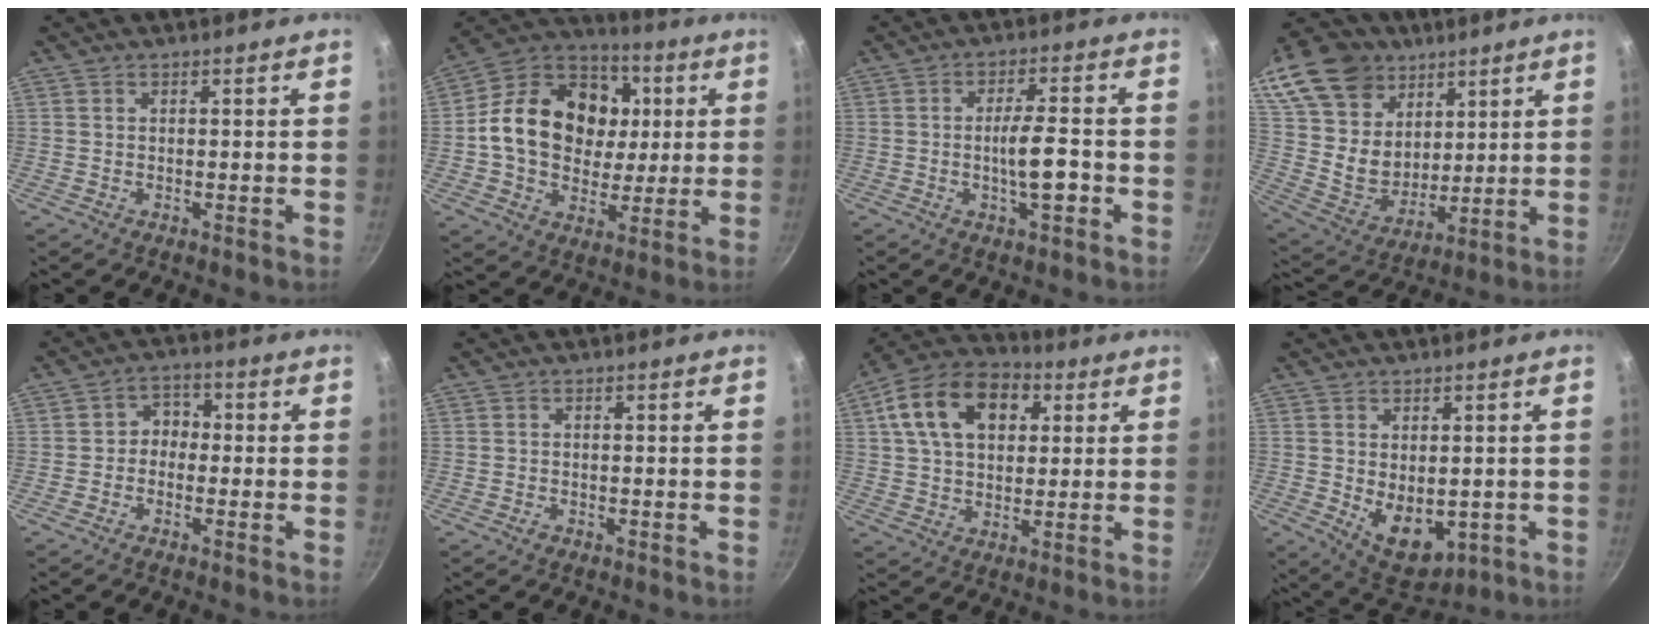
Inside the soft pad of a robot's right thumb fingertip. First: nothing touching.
{"total": 21.6, "force": [2.4, 16.9, 13.2], "torque": [-0.203, 0.022, 0.033]}
{"total": 7.3, "force": [-1.8, 1.9, 6.8], "torque": [-0.102, 0.015, -0.032]}
{"total": 22.3, "force": [11.8, 15.7, 10.5], "torque": [-0.179, -0.032, 0.228]}
{"total": 4.0, "force": [-0.8, 3.3, 2.0], "torque": [-0.002, 0.021, -0.025]}
{"total": 0.9, "force": [-0.5, 0.6, 0.3], "torque": [-0.004, 0.004, -0.009]}
{"total": 16.6, "force": [5.2, 11.2, 11.2], "torque": [-0.177, 0.016, 0.075]}
{"total": 9.3, "force": [-0.7, 6.1, 6.9], "torque": [-0.085, -0.017, 0.012]}